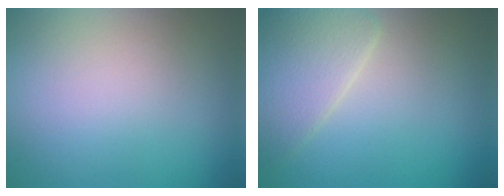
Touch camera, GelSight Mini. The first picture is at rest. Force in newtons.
{"total": 4.2, "press": 4.2, "slide": 0.1}